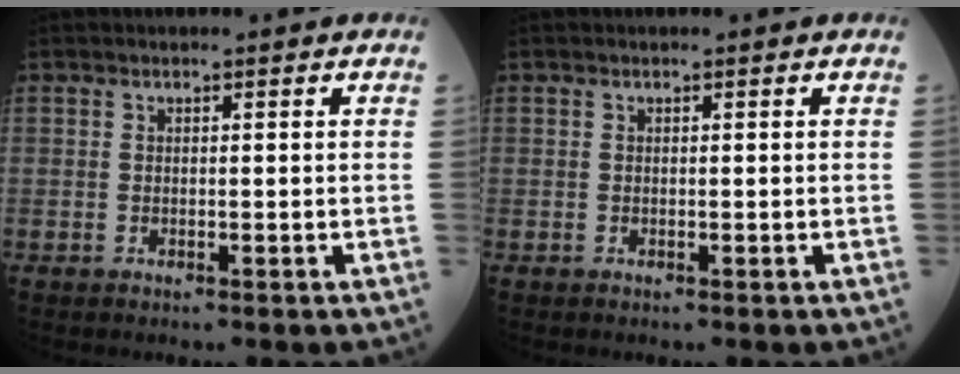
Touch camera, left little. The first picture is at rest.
{"total": 0.0}